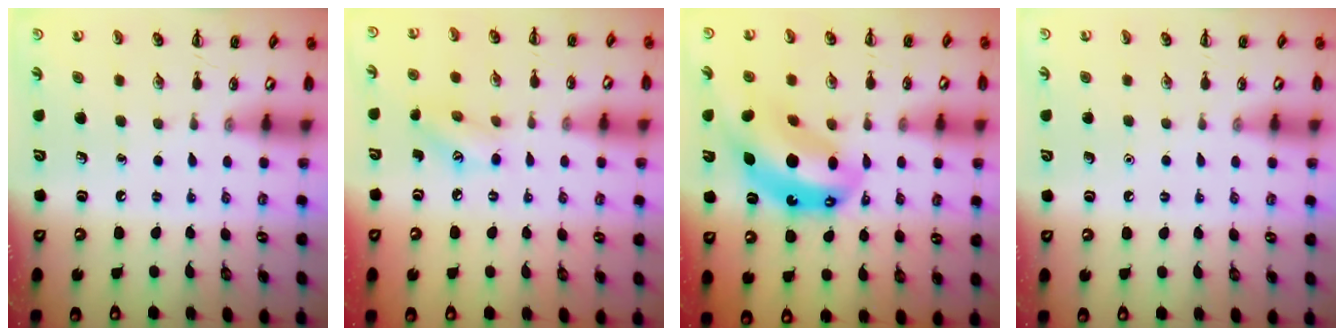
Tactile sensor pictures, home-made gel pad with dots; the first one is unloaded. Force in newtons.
{"total": 7.2, "press": 7.2, "slide": 0.7}
{"total": 14.5, "press": 13.9, "slide": 4.1}
{"total": 1.5, "press": 1.5, "slide": 0.2}